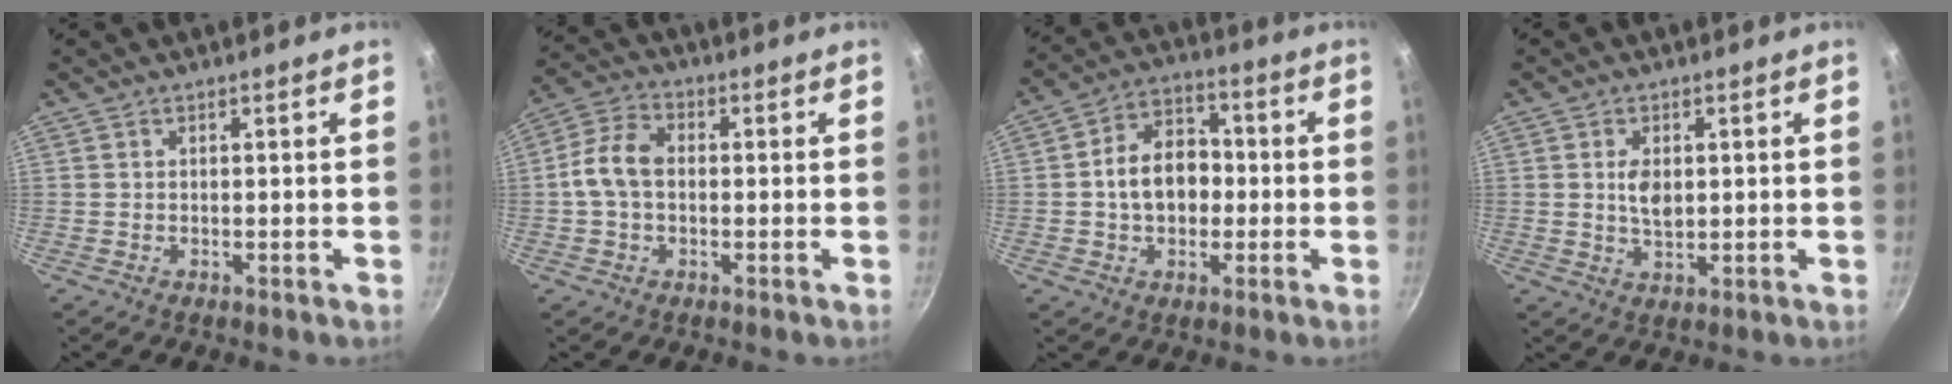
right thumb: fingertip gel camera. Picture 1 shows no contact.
{"total": 7.9, "force": [-0.2, 5.5, 5.8], "torque": [-0.112, 0.026, -0.012]}
{"total": 11.1, "force": [-0.4, 8.1, 7.6], "torque": [-0.098, 0.028, -0.015]}
{"total": 4.4, "force": [0.7, 2.5, 3.5], "torque": [-0.059, -0.007, 0.015]}